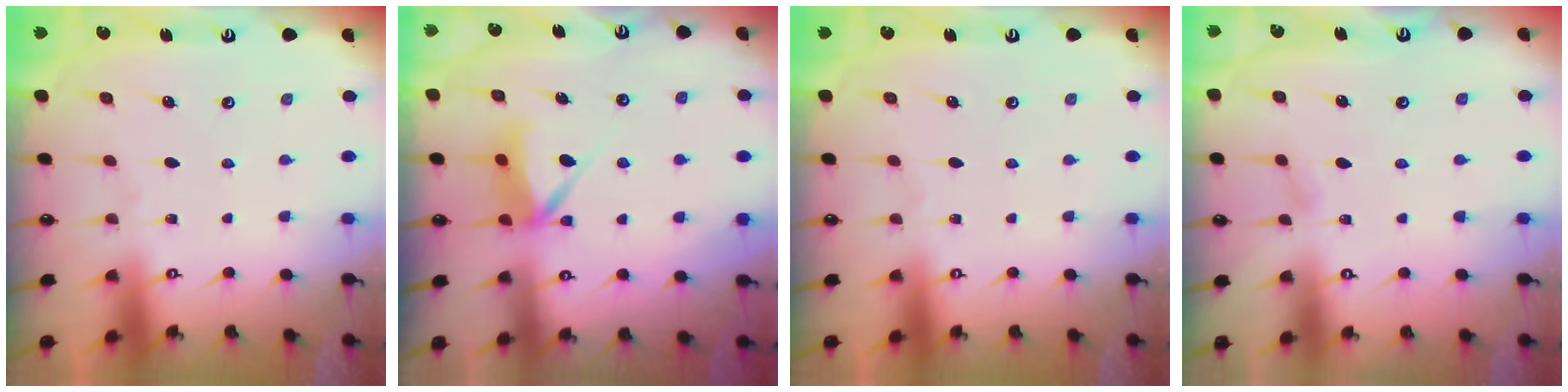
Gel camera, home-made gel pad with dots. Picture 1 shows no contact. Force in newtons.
{"total": 6.7, "press": 6.7, "slide": 0.7}
{"total": 0.0}
{"total": 2.7, "press": 2.6, "slide": 0.4}